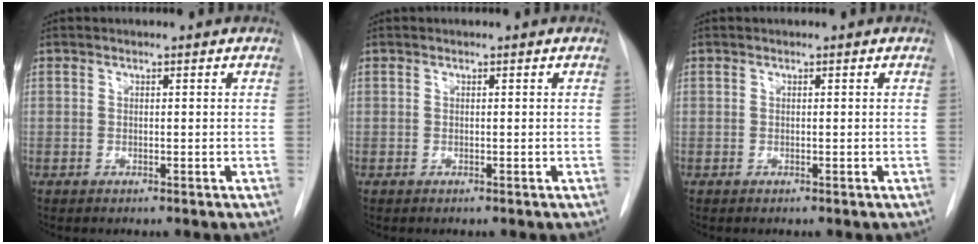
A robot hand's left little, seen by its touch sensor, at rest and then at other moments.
{"total": 0.0}
{"total": 0.0}